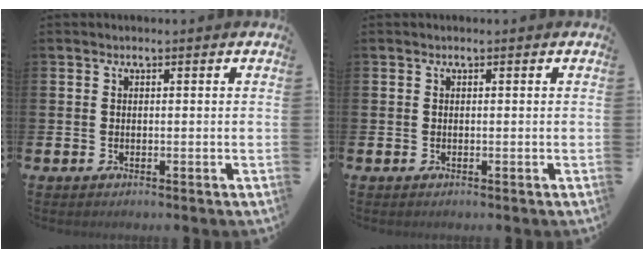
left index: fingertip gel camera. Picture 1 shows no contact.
{"total": 0.0}